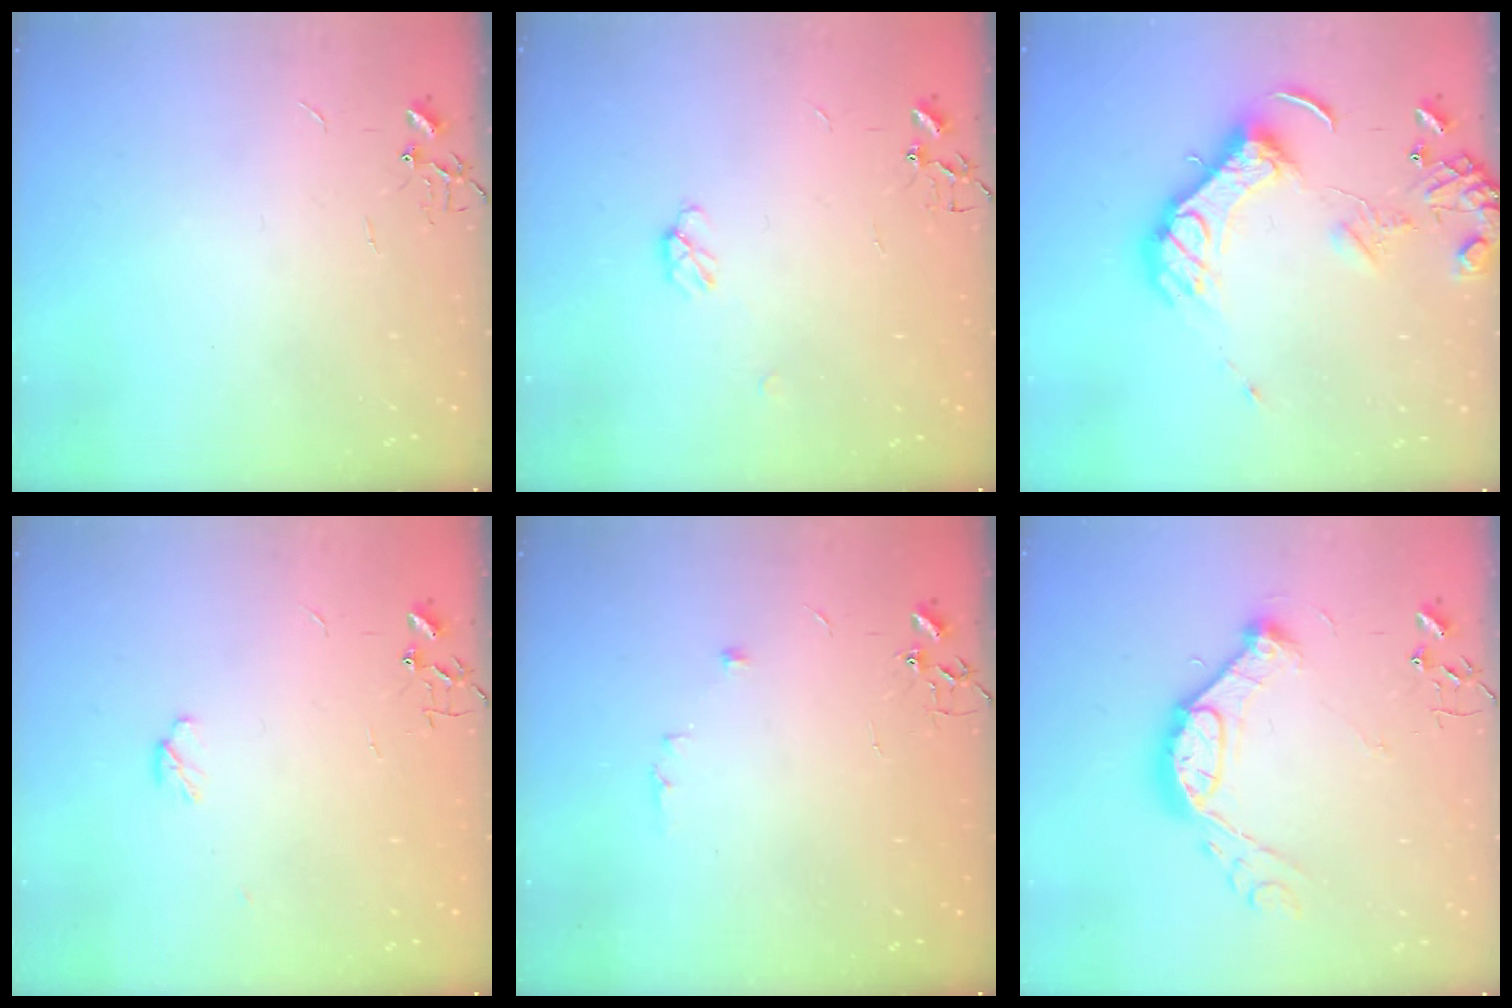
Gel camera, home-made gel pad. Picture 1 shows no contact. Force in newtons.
{"total": 4.3, "press": 4.3, "slide": 0.6}
{"total": 15.3, "press": 15.2, "slide": 2.3}
{"total": 3.8, "press": 3.7, "slide": 0.9}
{"total": 5.3, "press": 5.1, "slide": 1.3}
{"total": 14.9, "press": 14.9, "slide": 1.4}